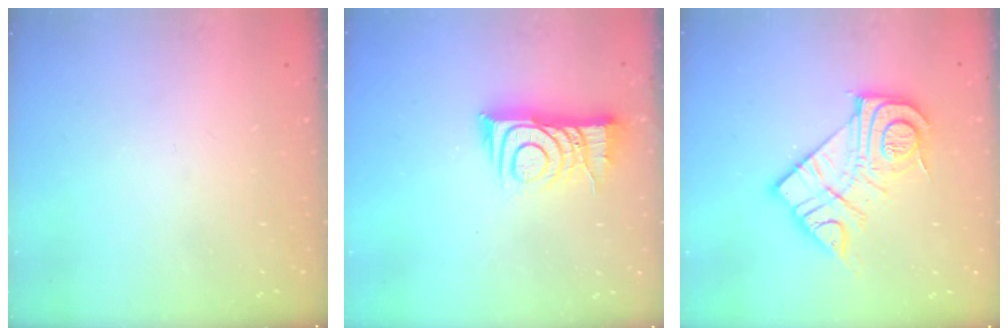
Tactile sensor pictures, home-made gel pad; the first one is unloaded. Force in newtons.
{"total": 10.3, "press": 10.3, "slide": 0.9}
{"total": 16.8, "press": 16.7, "slide": 1.2}